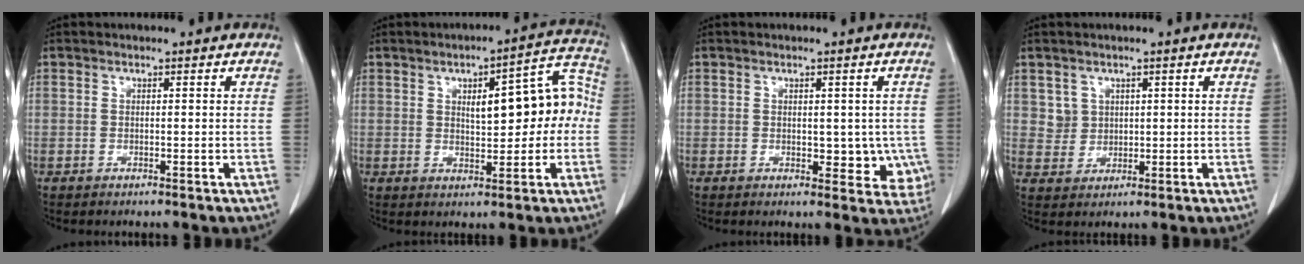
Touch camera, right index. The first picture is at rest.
{"total": 11.1, "force": [0.8, 4.1, 10.3], "torque": [-0.126, 0.042, 0.015]}
{"total": 5.9, "force": [-0.5, 3.5, 4.7], "torque": [-0.028, -0.001, -0.002]}
{"total": 3.1, "force": [1.4, 2.7, 0.1], "torque": [0.007, 0.003, 0.026]}